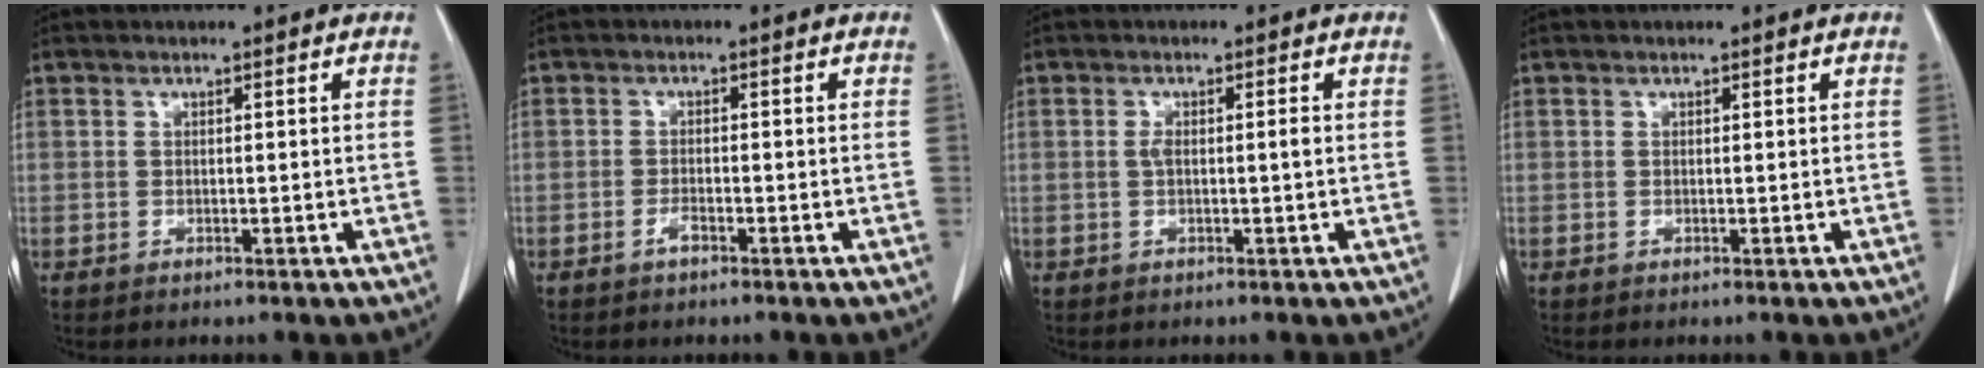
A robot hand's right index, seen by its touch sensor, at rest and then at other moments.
{"total": 1.2, "force": [-0.8, 0.3, 0.9], "torque": [-0.016, 0.001, -0.012]}
{"total": 1.9, "force": [0.0, 0.3, 1.9], "torque": [-0.038, 0.002, 0.002]}
{"total": 0.0}